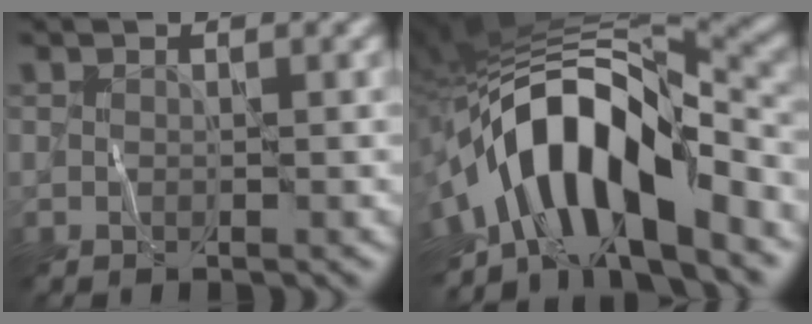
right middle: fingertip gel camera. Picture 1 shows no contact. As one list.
[{"total": 12.3, "force": [-5.2, 4.6, 10.1], "torque": [-0.146, 0.013, -0.092]}]